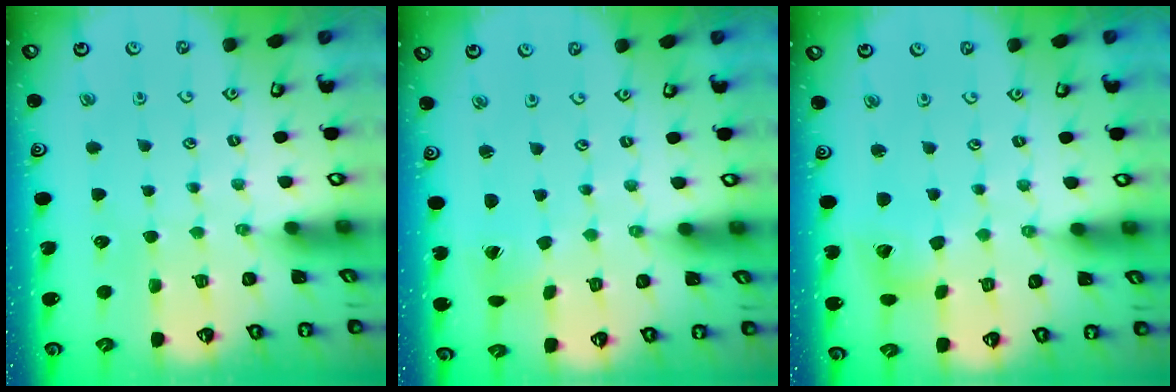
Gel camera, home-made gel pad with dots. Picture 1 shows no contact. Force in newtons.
{"total": 1.7, "press": 1.7, "slide": 0.1}
{"total": 7.4, "press": 7.4, "slide": 1.0}